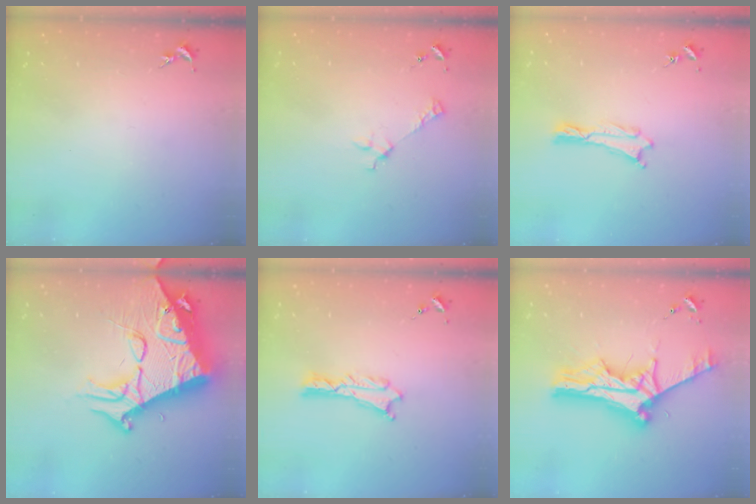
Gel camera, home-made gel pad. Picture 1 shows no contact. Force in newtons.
{"total": 2.6, "press": 2.6, "slide": 0.3}
{"total": 0.0}
{"total": 15.8, "press": 15.7, "slide": 1.8}
{"total": 0.7, "press": 0.6, "slide": 0.2}
{"total": 11.4, "press": 11.4, "slide": 1.1}